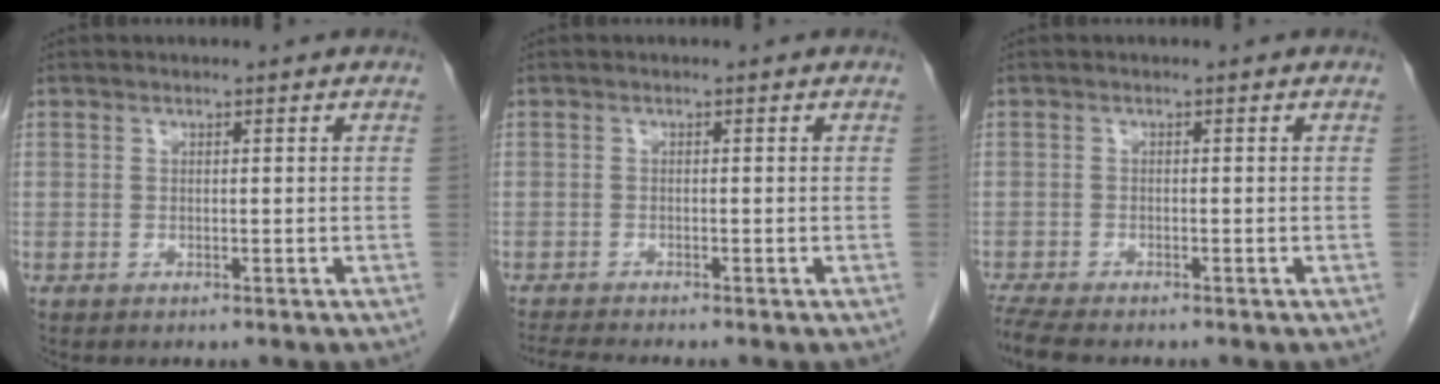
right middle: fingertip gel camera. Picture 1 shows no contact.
{"total": 3.3, "force": [-3.0, -0.8, 1.1], "torque": [-0.024, -0.016, -0.054]}
{"total": 5.2, "force": [-4.5, 0.9, 2.5], "torque": [-0.052, -0.015, -0.077]}